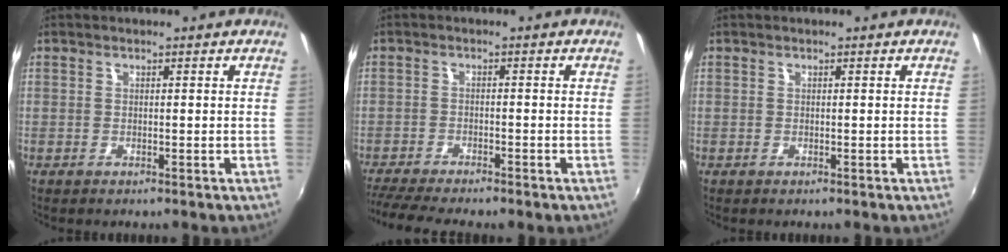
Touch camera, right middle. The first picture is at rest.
{"total": 8.5, "force": [-7.6, 0.6, 3.7], "torque": [-0.094, -0.027, -0.125]}
{"total": 0.0}